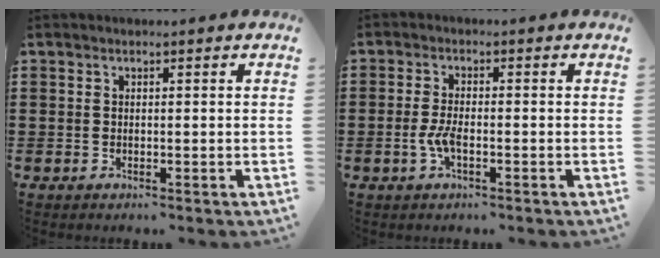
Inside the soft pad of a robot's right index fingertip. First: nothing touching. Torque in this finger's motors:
{"motor_torque": [-0.01, 0.34, -0.01, 0.01]}